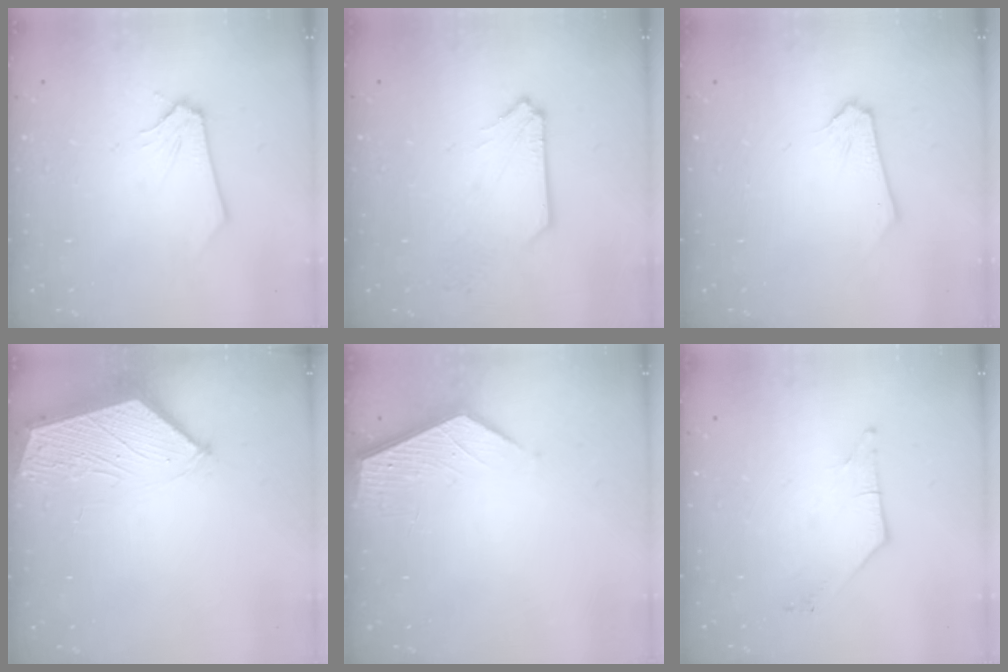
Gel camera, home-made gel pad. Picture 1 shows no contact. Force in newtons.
{"total": 2.4, "press": 2.4, "slide": 0.3}
{"total": 0.0}
{"total": 3.0, "press": 3.0, "slide": 0.3}
{"total": 3.6, "press": 3.6, "slide": 0.4}
{"total": 3.6, "press": 3.6, "slide": 0.4}